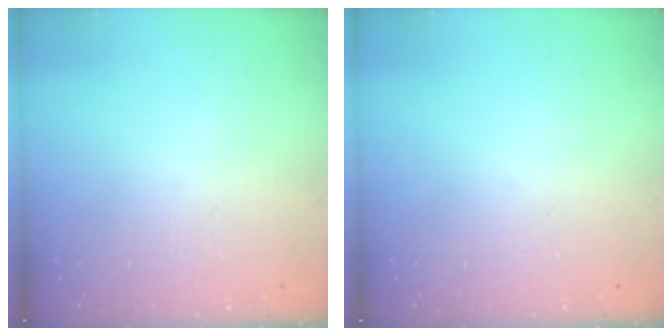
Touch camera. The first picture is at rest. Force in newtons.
{"total": 0.0}